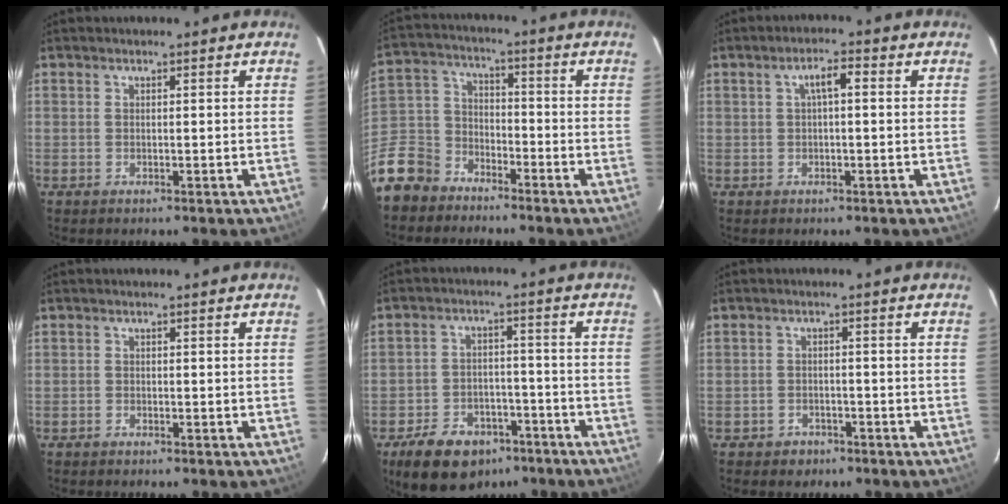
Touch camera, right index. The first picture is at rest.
{"total": 12.6, "force": [-9.4, 7.7, 3.3], "torque": [-0.105, 0.027, -0.179]}
{"total": 3.0, "force": [0.5, 0.5, 2.9], "torque": [-0.056, 0.010, 0.010]}
{"total": 0.6, "force": [-0.6, -0.1, 0.0], "torque": [-0.005, 0.001, -0.012]}
{"total": 13.4, "force": [-9.0, 8.1, 5.8], "torque": [-0.138, 0.015, -0.126]}
{"total": 3.2, "force": [-2.3, 2.2, 0.4], "torque": [-0.018, 0.011, -0.034]}